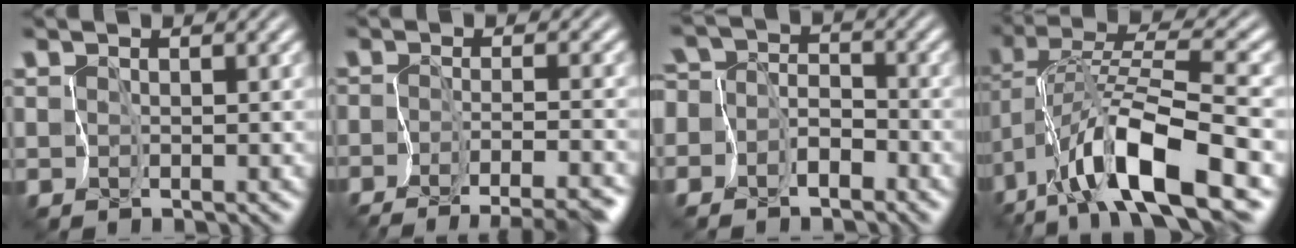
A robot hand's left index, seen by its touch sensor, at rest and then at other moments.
{"total": 7.9, "force": [-6.4, 1.9, 4.2], "torque": [-0.052, -0.012, -0.075]}
{"total": 5.7, "force": [-3.5, 4.2, 1.7], "torque": [-0.028, 0.011, -0.070]}
{"total": 11.2, "force": [-5.1, 2.6, 9.6], "torque": [-0.181, 0.016, -0.104]}